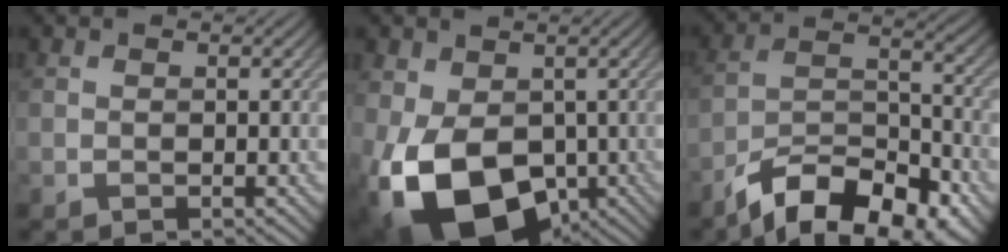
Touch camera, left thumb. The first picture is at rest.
{"total": 16.3, "force": [-4.3, 10.5, 11.8], "torque": [-0.242, -0.038, -0.061]}
{"total": 13.2, "force": [-9.6, 4.9, 7.5], "torque": [-0.140, -0.008, -0.167]}